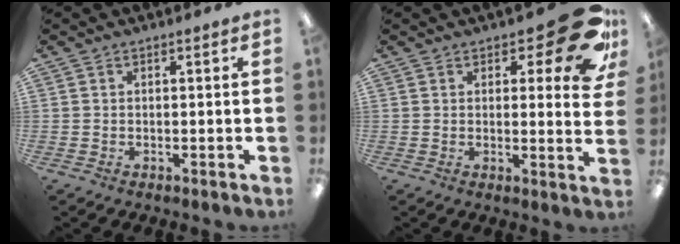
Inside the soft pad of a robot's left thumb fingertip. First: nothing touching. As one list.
[{"total": 14.7, "force": [8.0, 5.4, 11.0], "torque": [-0.136, -0.053, 0.134]}]